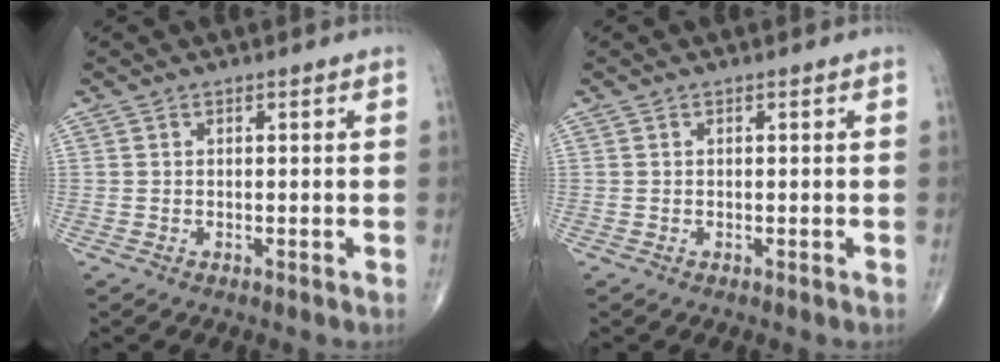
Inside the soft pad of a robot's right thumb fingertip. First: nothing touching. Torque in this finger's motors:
{"motor_torque": [0.01, 0.00, 0.02, -0.04, 0.01]}